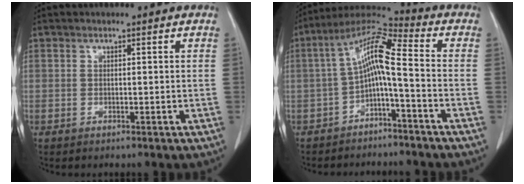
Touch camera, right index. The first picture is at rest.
{"total": 8.8, "force": [-1.7, 1.2, 8.5], "torque": [-0.157, 0.041, -0.033]}